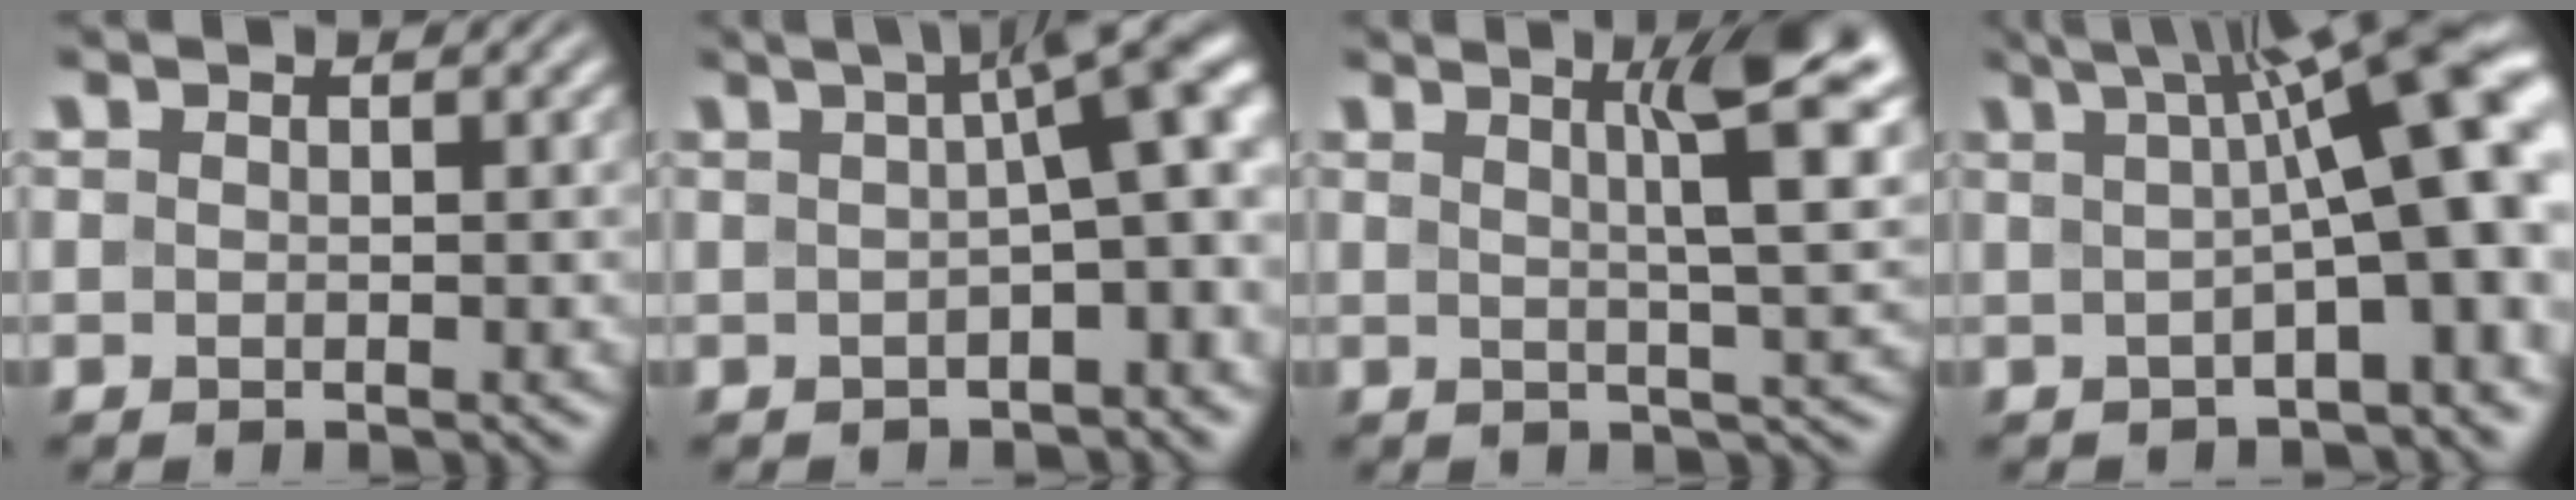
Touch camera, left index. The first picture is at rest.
{"total": 8.5, "force": [1.1, 2.1, 8.2], "torque": [-0.091, 0.026, 0.009]}
{"total": 7.9, "force": [3.1, 1.4, 7.1], "torque": [-0.072, 0.017, 0.041]}
{"total": 12.2, "force": [2.2, 3.1, 11.6], "torque": [-0.129, 0.025, 0.028]}